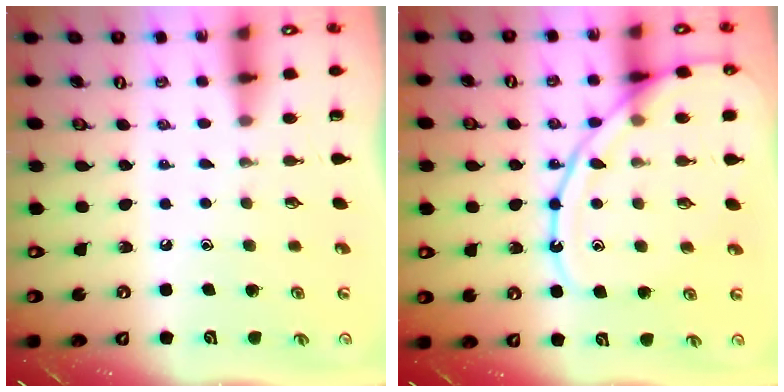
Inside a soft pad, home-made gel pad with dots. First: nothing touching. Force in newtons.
{"total": 13.4, "press": 13.3, "slide": 1.3}